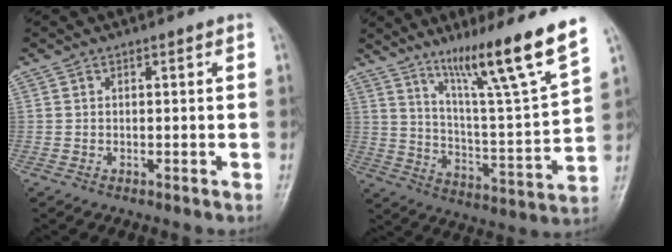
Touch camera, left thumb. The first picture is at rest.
{"total": 18.6, "force": [12.3, 0.2, 13.9], "torque": [-0.202, -0.069, 0.201]}